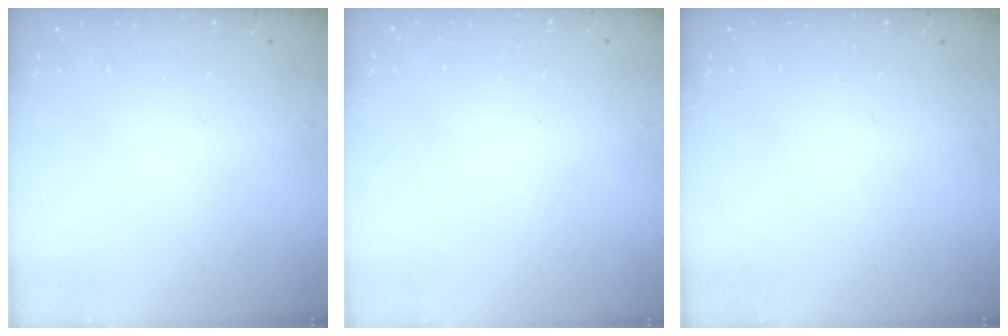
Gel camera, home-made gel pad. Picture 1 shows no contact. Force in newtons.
{"total": 0.0}
{"total": 0.0}